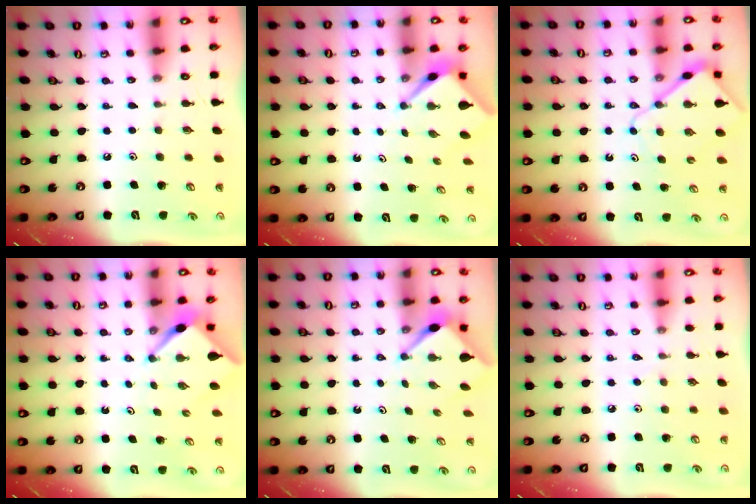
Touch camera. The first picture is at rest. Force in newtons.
{"total": 2.6, "press": 2.6, "slide": 0.2}
{"total": 9.3, "press": 9.2, "slide": 1.1}
{"total": 2.8, "press": 2.8, "slide": 0.3}
{"total": 3.1, "press": 3.1, "slide": 0.3}
{"total": 3.7, "press": 3.6, "slide": 0.7}